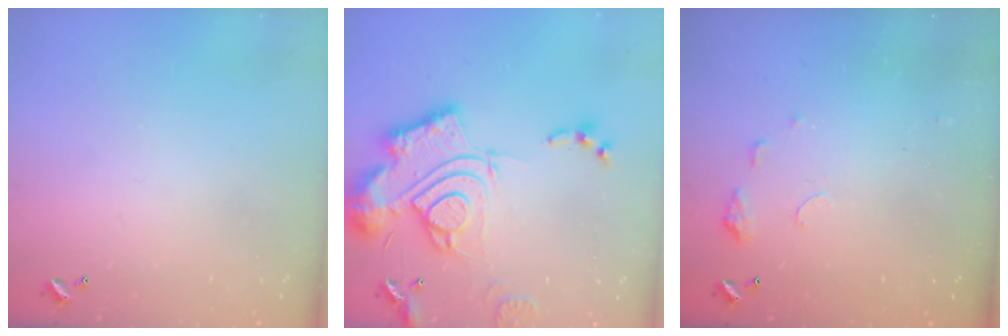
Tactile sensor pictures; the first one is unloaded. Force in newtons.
{"total": 23.3, "press": 23.1, "slide": 2.3}
{"total": 5.6, "press": 5.6, "slide": 0.7}